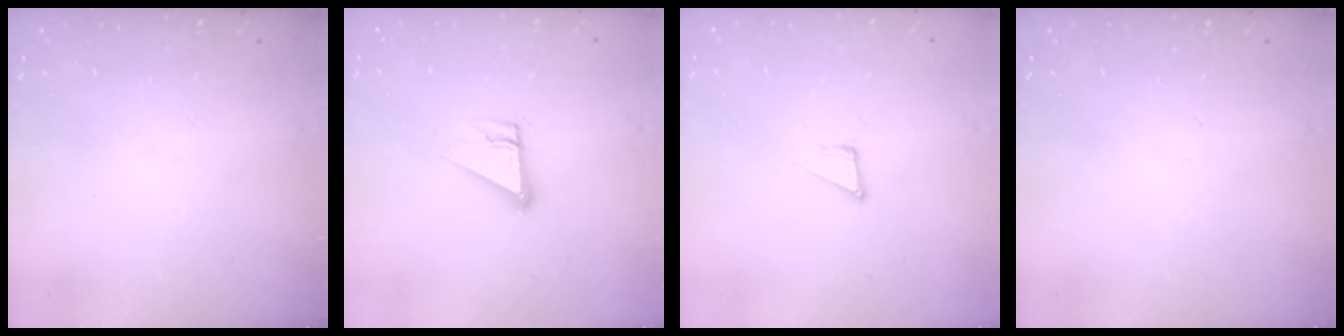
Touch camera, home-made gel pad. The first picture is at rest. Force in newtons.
{"total": 6.6, "press": 6.6, "slide": 0.6}
{"total": 5.1, "press": 5.0, "slide": 0.4}
{"total": 0.0}